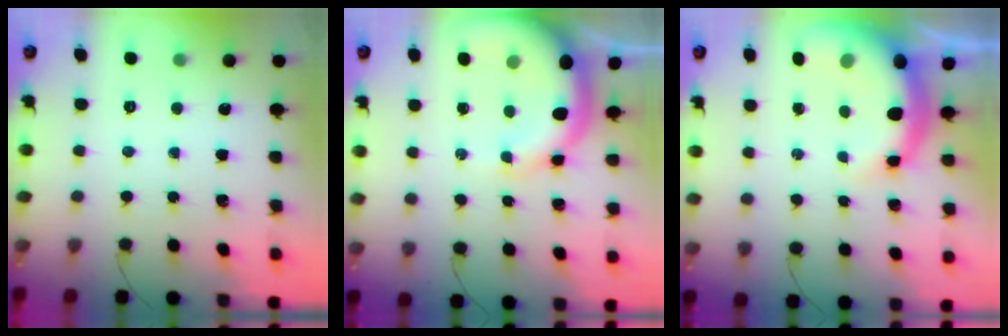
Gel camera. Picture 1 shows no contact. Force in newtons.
{"total": 11.0, "press": 10.7, "slide": 2.4}
{"total": 8.0, "press": 7.7, "slide": 1.9}